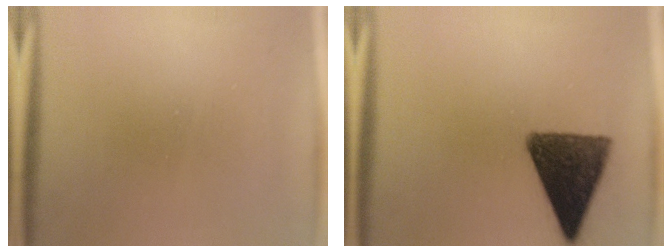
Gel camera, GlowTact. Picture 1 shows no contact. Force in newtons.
{"total": 13.5}